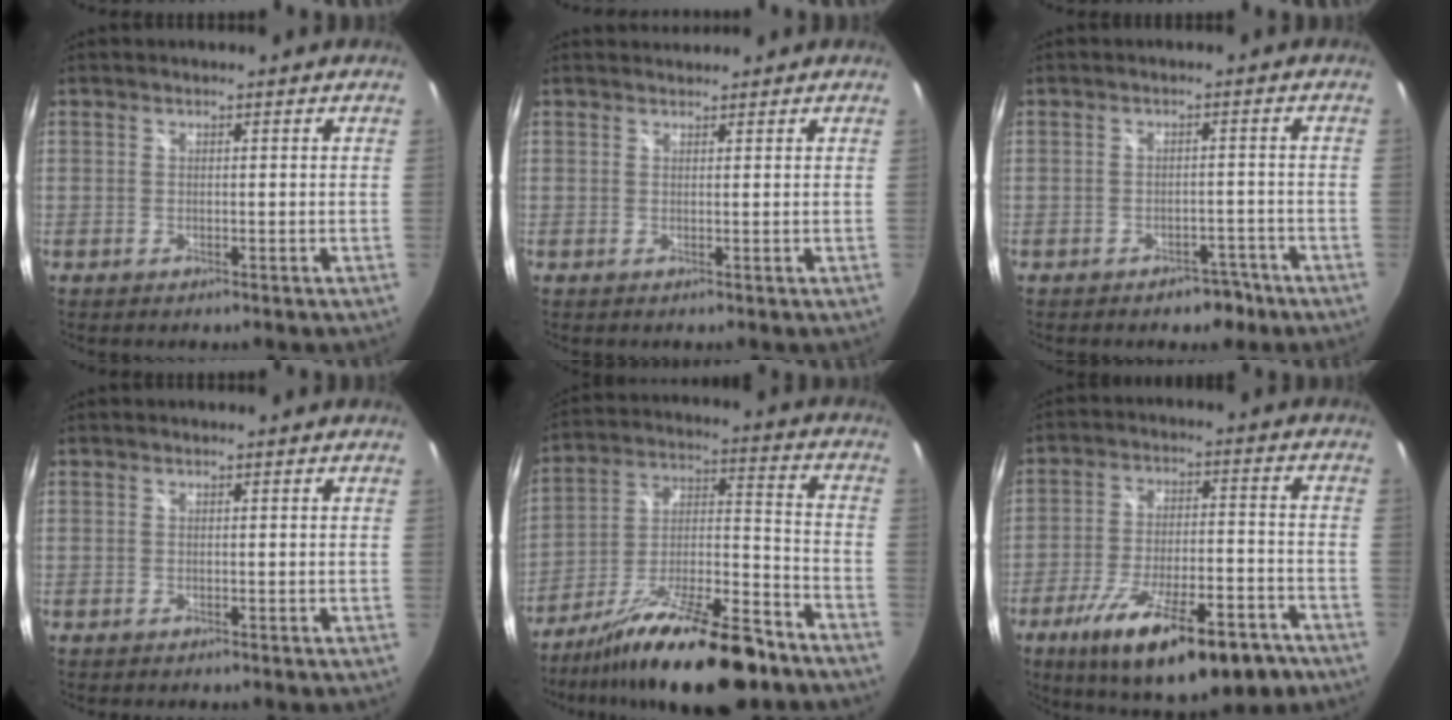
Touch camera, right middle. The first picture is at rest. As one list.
[{"total": 1.7, "force": [1.7, 0.3, -0.1], "torque": [0.001, 0.006, 0.029]}, {"total": 4.2, "force": [-3.0, 2.6, 1.5], "torque": [-0.026, 0.010, -0.031]}, {"total": 0.0}, {"total": 21.6, "force": [-15.6, 5.2, 13.9], "torque": [-0.244, -0.017, -0.250]}, {"total": 21.4, "force": [-13.5, 6.8, 15.1], "torque": [-0.251, -0.037, -0.199]}]